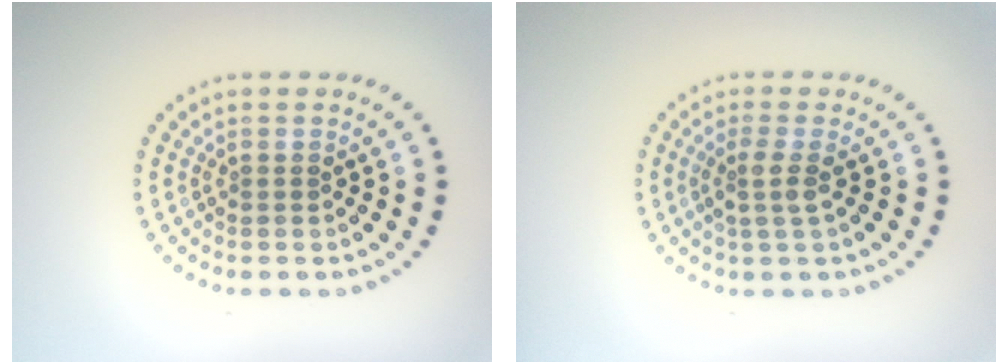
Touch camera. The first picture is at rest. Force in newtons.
{"total": 2.0, "press": 1.5, "slide": 1.2}